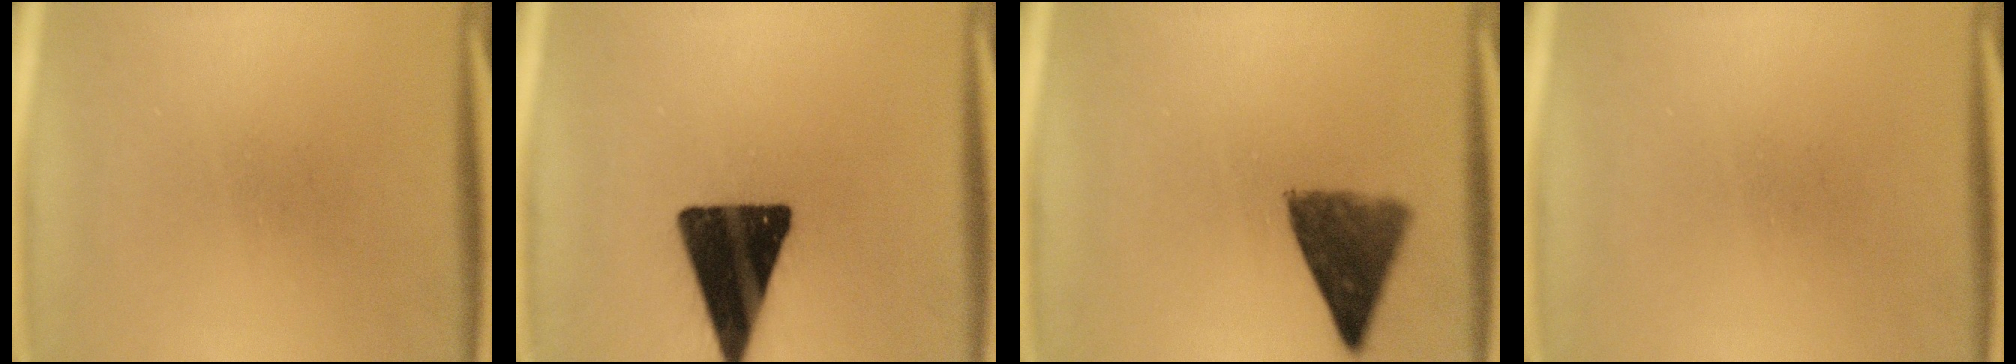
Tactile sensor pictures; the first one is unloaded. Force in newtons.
{"total": 18.4}
{"total": 8.6}
{"total": 0.0}